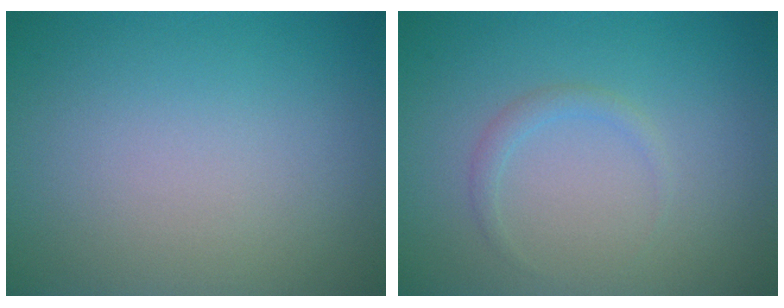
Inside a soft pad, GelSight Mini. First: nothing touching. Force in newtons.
{"total": 1.0, "press": 1.0, "slide": 0.1}